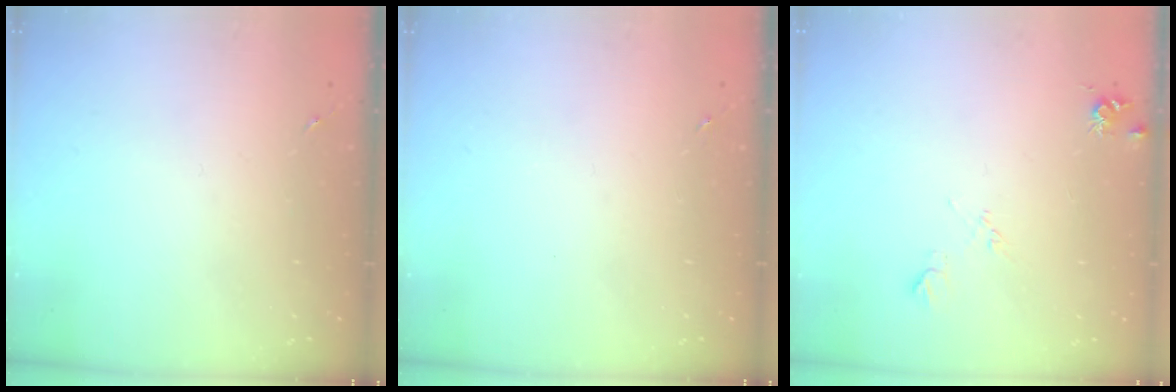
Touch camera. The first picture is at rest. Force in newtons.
{"total": 0.0}
{"total": 8.2, "press": 8.2, "slide": 0.8}